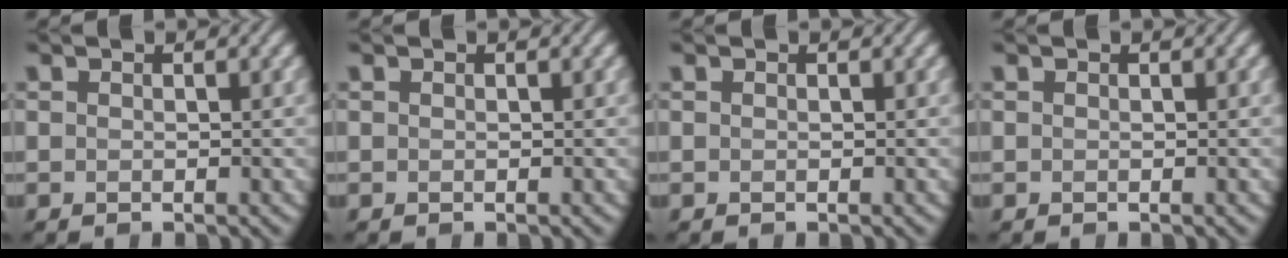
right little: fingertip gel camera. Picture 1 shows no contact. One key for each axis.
{"total": 0.0}
{"total": 0.0}
{"total": 0.0}